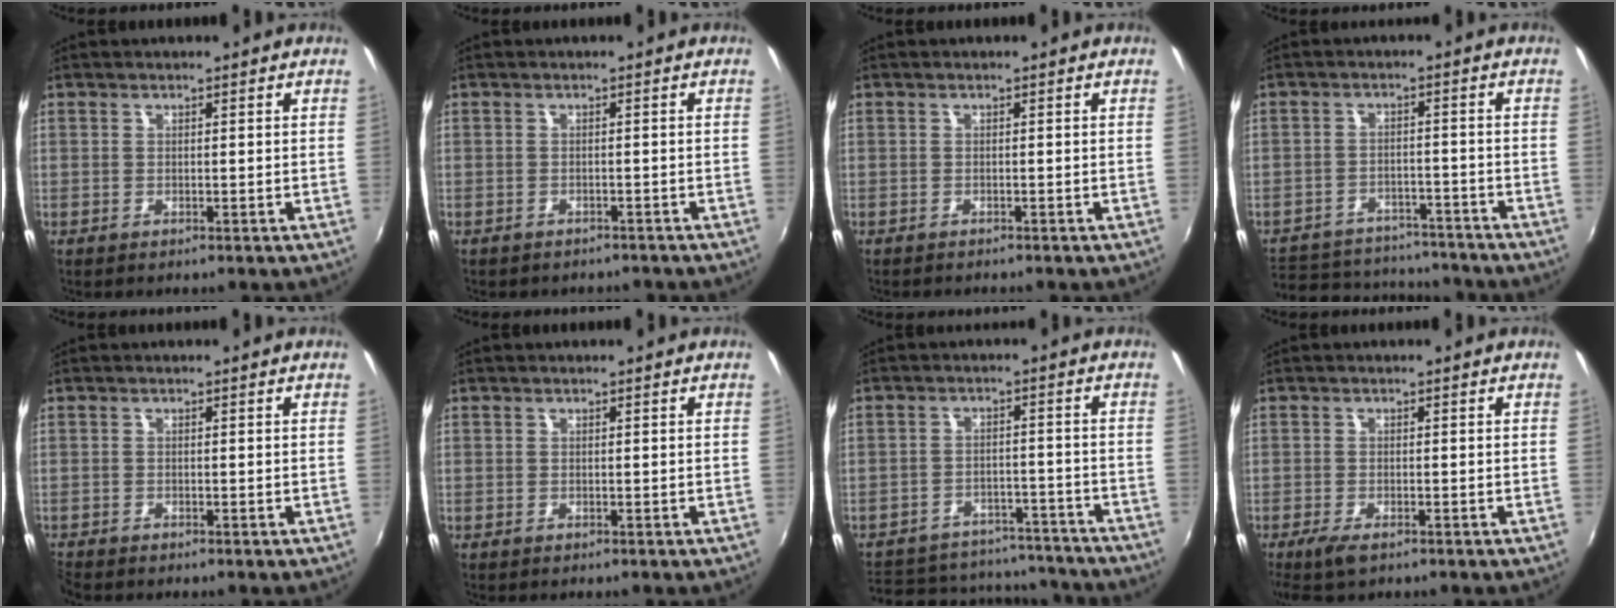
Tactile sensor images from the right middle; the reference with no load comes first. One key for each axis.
{"total": 3.2, "fx": -2.8, "fy": 1.2, "fz": 0.9, "tx": -0.022, "ty": -0.013, "tz": -0.036}
{"total": 0.8, "fx": -0.8, "fy": 0.1, "fz": 0.1, "tx": -0.005, "ty": -0.006, "tz": -0.013}
{"total": 16.1, "fx": -13.1, "fy": 7.6, "fz": 5.4, "tx": -0.138, "ty": 0.023, "tz": -0.169}
{"total": 1.7, "fx": -1.7, "fy": 0.2, "fz": 0.3, "tx": -0.011, "ty": -0.011, "tz": -0.035}
{"total": 0.0}
{"total": 20.3, "fx": -16.8, "fy": 9.0, "fz": 7.0, "tx": -0.160, "ty": 0.036, "tz": -0.200}
{"total": 3.7, "fx": -2.6, "fy": 1.2, "fz": 2.4, "tx": -0.059, "ty": -0.013, "tz": -0.049}